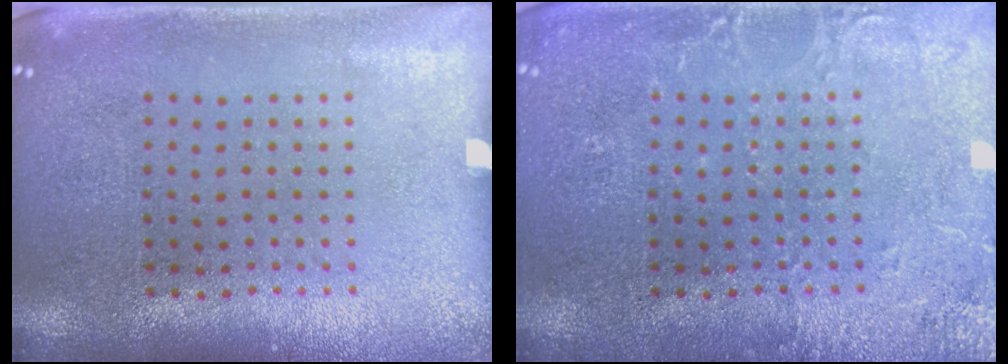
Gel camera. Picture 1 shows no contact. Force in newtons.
{"total": 2.9, "press": 2.9, "slide": 0.4}